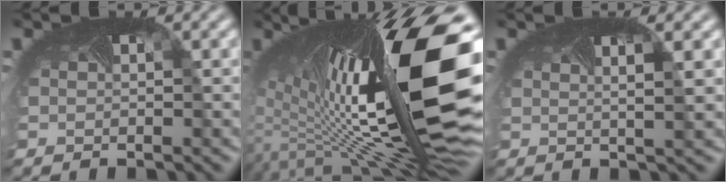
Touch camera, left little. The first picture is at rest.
{"total": 17.2, "force": [2.3, 5.6, 16.1], "torque": [-0.280, -0.004, 0.035]}
{"total": 2.0, "force": [0.4, 0.3, 1.9], "torque": [-0.029, -0.008, 0.001]}